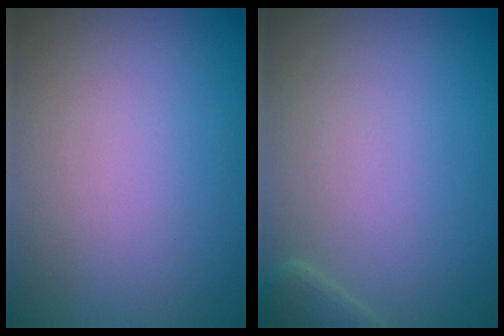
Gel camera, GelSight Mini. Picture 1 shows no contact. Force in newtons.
{"total": 1.2, "press": 1.2, "slide": 0.1}